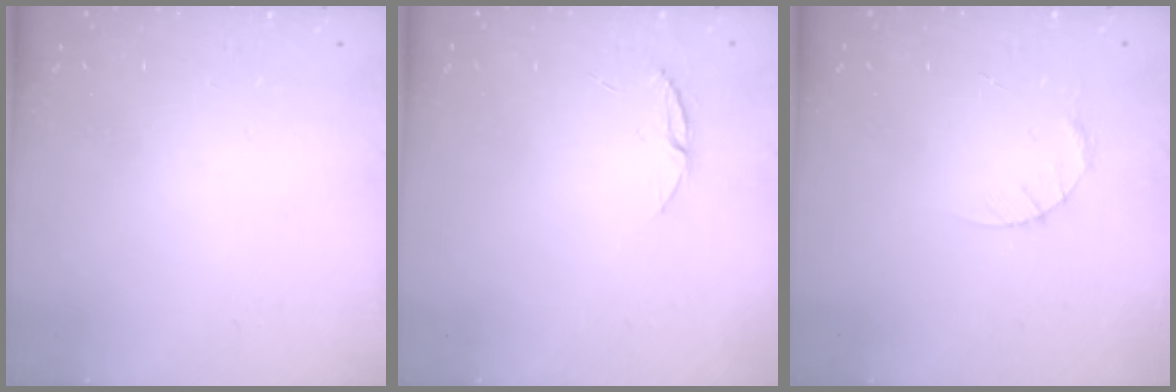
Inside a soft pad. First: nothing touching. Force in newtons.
{"total": 4.6, "press": 4.5, "slide": 0.4}
{"total": 3.4, "press": 3.4, "slide": 0.4}